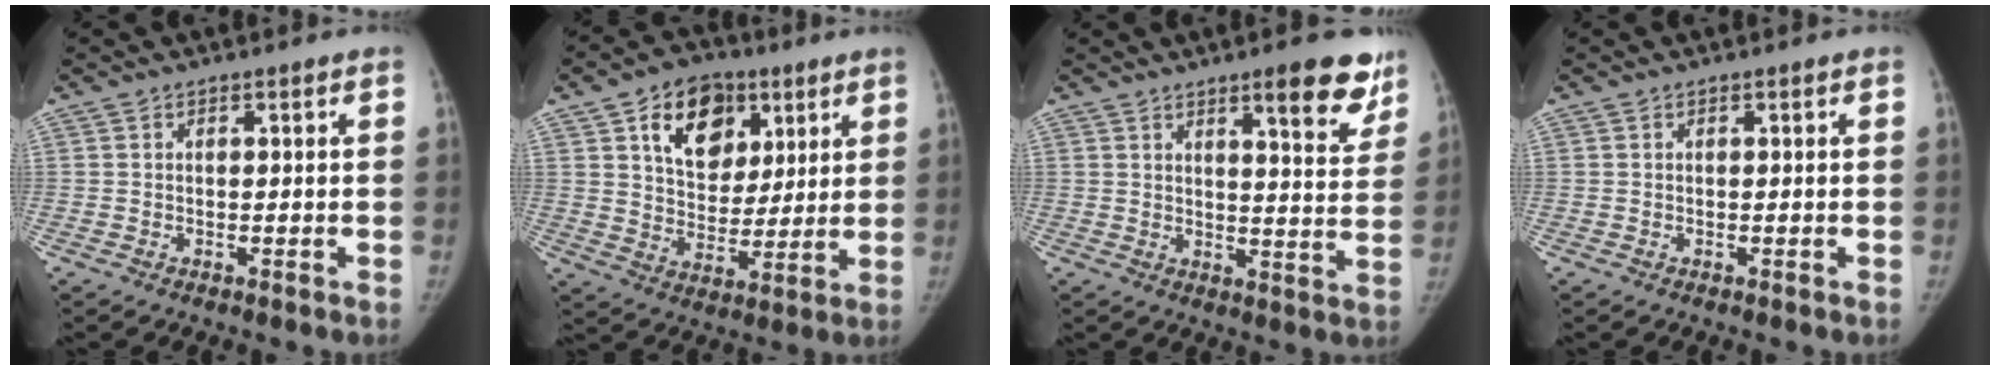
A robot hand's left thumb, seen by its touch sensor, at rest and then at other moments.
{"total": 14.7, "force": [6.5, 10.3, 8.3], "torque": [-0.085, -0.020, 0.111]}
{"total": 11.2, "force": [7.3, 2.7, 8.1], "torque": [-0.069, -0.041, 0.094]}
{"total": 0.0}